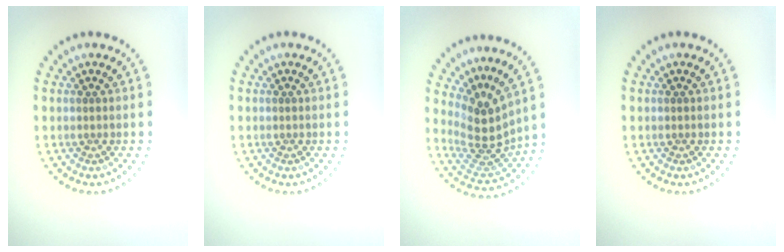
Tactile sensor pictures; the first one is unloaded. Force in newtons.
{"total": 0.0}
{"total": 4.0, "press": 2.9, "slide": 2.8}
{"total": 0.0}